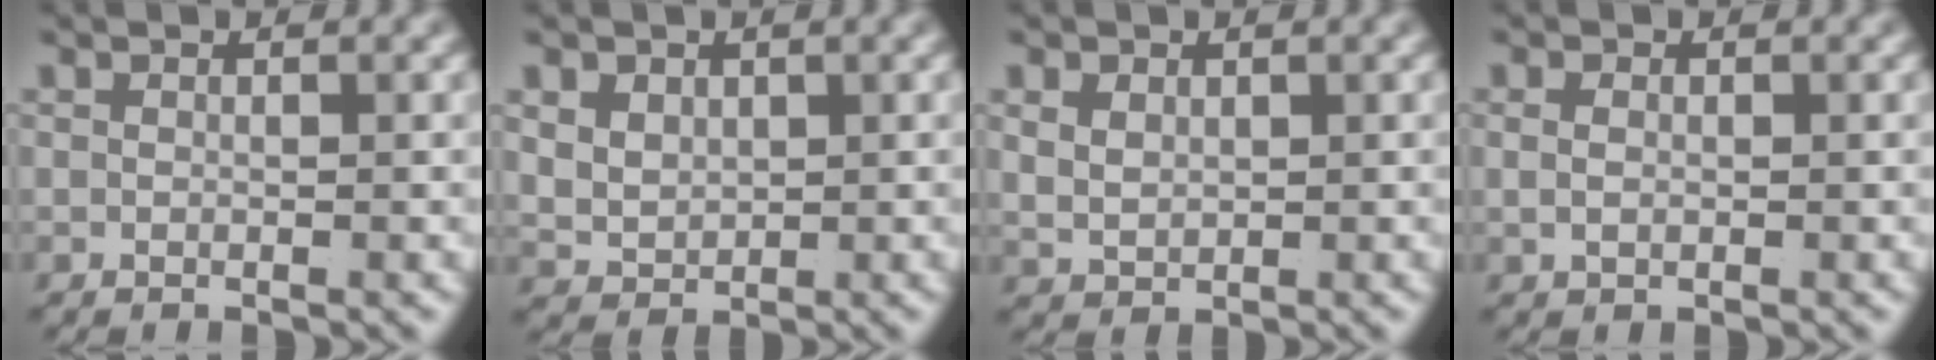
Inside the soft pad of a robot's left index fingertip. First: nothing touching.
{"total": 3.7, "force": [0.9, 3.2, 1.7], "torque": [-0.054, -0.023, 0.032]}
{"total": 2.3, "force": [0.9, 1.8, 1.1], "torque": [-0.032, -0.012, 0.029]}
{"total": 0.8, "force": [0.1, 0.4, 0.7], "torque": [-0.017, -0.007, 0.009]}